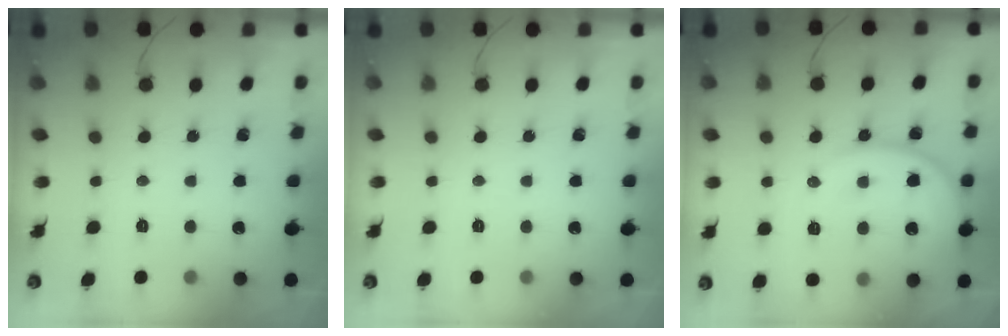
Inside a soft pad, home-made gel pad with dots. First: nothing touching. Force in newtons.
{"total": 0.0}
{"total": 12.4, "press": 12.3, "slide": 1.1}